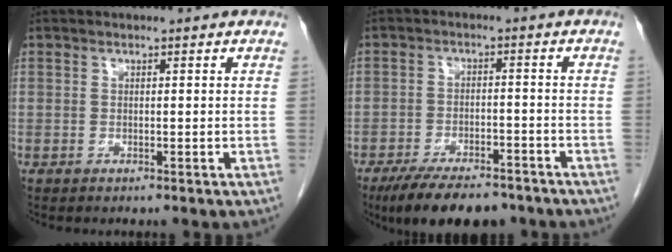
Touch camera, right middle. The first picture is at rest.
{"total": 11.2, "force": [-8.8, 3.9, 5.7], "torque": [-0.084, -0.009, -0.138]}